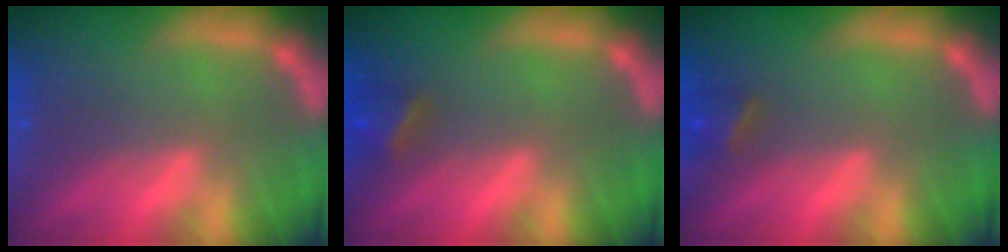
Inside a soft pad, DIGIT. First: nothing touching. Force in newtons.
{"total": 2.4}
{"total": 1.9}